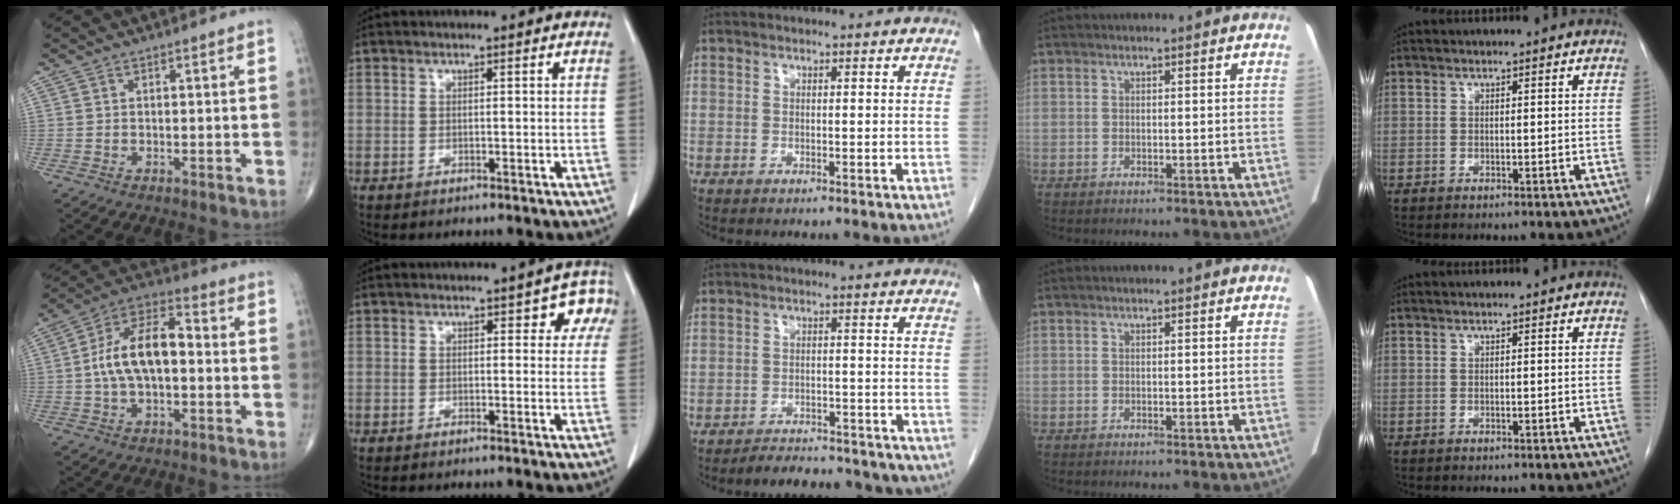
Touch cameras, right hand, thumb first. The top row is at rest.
{"thumb": {"total": 13.3, "force": [-0.3, 6.8, 11.4], "torque": [-0.208, 0.038, -0.013]}, "index": {"total": 4.2, "force": [1.8, 2.5, 2.8], "torque": [-0.011, 0.012, 0.011]}, "middle": {"total": 10.4, "force": [-9.3, 3.4, 3.2], "torque": [-0.038, 0.008, -0.112]}}